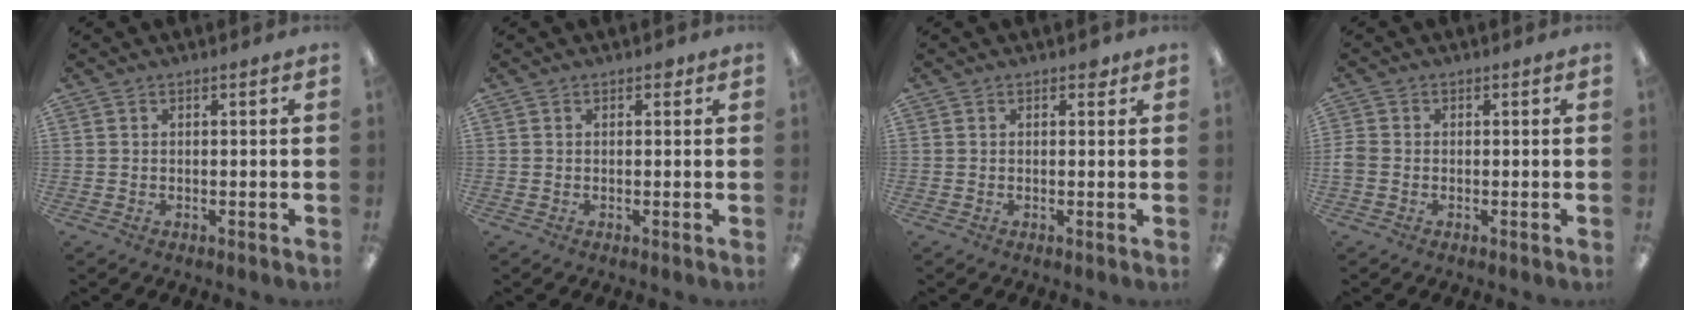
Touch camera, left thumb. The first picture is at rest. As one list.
[{"total": 1.0, "force": [0.5, 0.6, 0.5], "torque": [-0.003, 0.000, 0.008]}, {"total": 1.5, "force": [0.9, 0.9, 0.8], "torque": [-0.002, -0.003, 0.012]}, {"total": 2.2, "force": [-0.7, 1.7, 1.1], "torque": [-0.025, 0.002, -0.013]}]